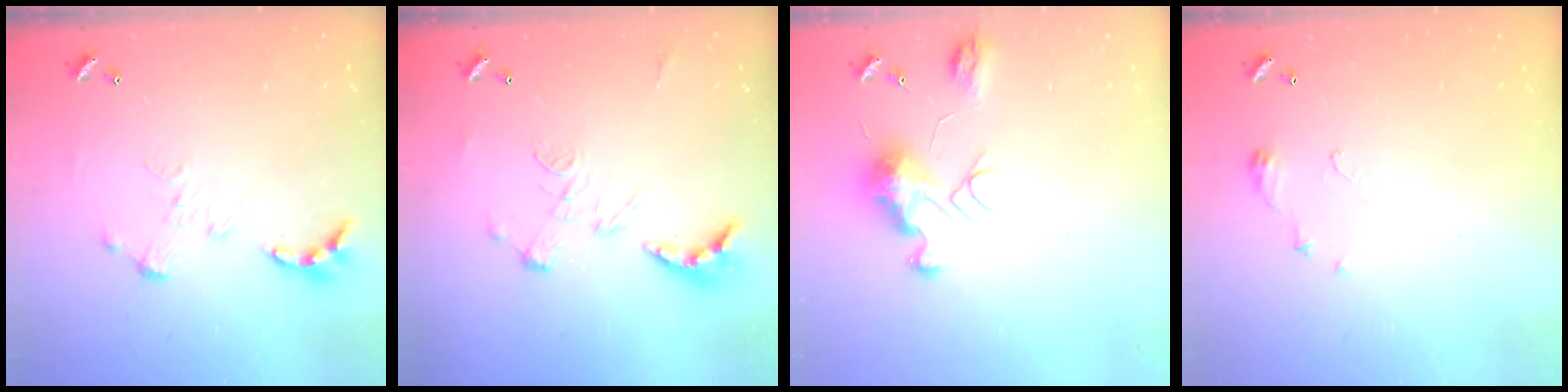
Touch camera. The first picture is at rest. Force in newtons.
{"total": 2.6, "press": 2.1, "slide": 1.5}
{"total": 9.5, "press": 9.5, "slide": 0.5}
{"total": 5.8, "press": 5.8, "slide": 0.6}